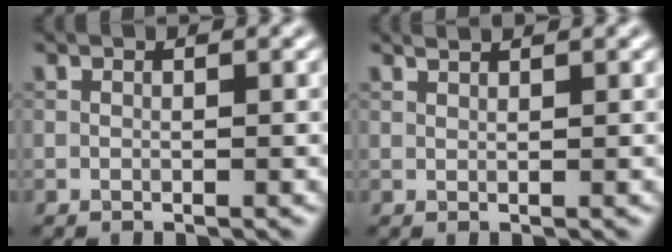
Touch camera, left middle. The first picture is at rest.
{"total": 1.1, "force": [1.0, 0.1, 0.5], "torque": [-0.002, -0.001, 0.010]}